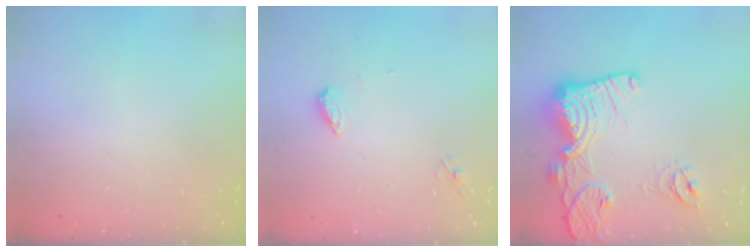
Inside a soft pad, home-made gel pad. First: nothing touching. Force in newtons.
{"total": 6.3, "press": 6.2, "slide": 0.6}
{"total": 18.6, "press": 18.6, "slide": 1.6}